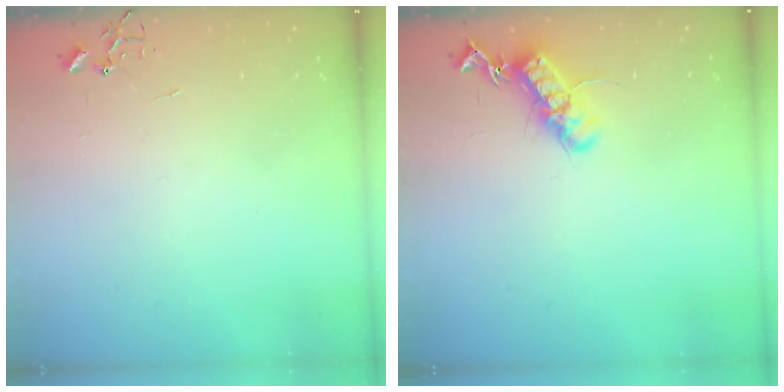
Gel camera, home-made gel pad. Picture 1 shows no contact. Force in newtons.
{"total": 15.5, "press": 15.4, "slide": 1.8}